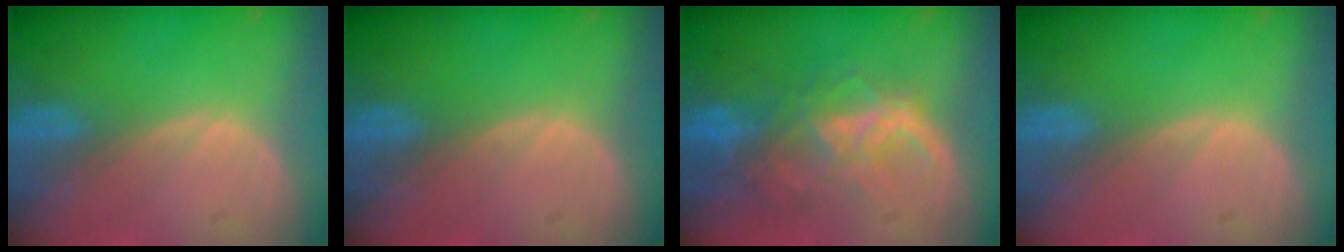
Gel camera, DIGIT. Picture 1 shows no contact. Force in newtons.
{"total": 0.0}
{"total": 8.9, "press": 7.5, "slide": 4.7}
{"total": 0.0}